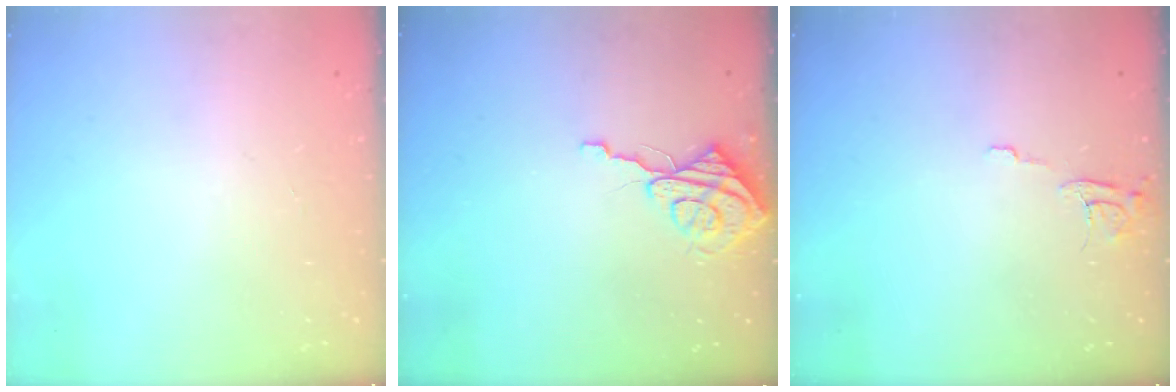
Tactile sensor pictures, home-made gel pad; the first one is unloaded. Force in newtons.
{"total": 8.9, "press": 8.9, "slide": 0.4}
{"total": 6.3, "press": 6.3, "slide": 0.5}